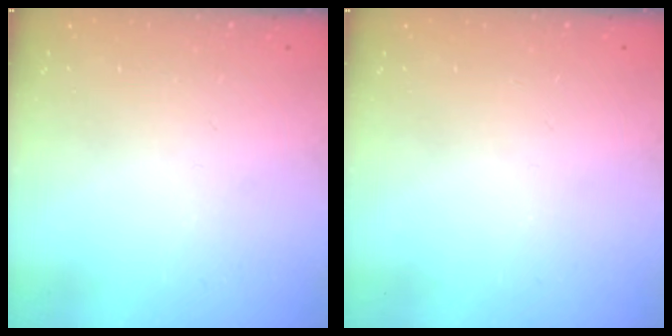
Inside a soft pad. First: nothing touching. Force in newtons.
{"total": 0.0}